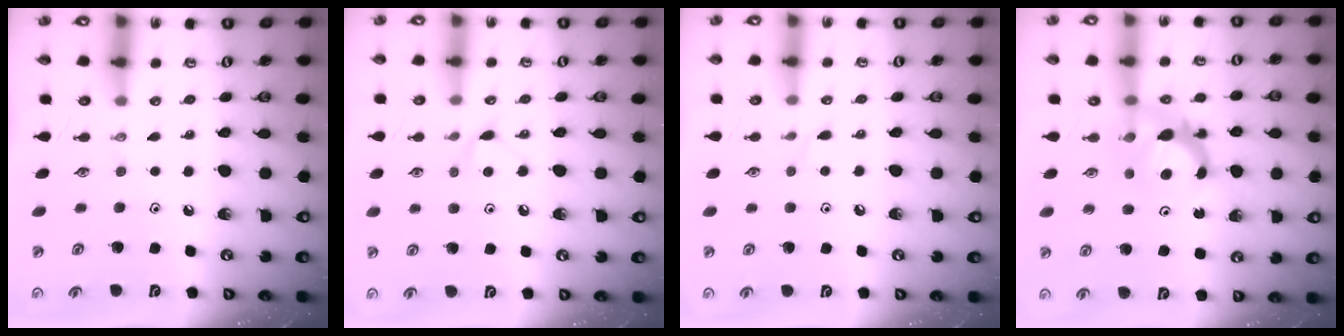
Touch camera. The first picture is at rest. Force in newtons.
{"total": 5.0, "press": 4.9, "slide": 0.7}
{"total": 2.9, "press": 2.8, "slide": 0.5}
{"total": 7.4, "press": 7.4, "slide": 0.5}